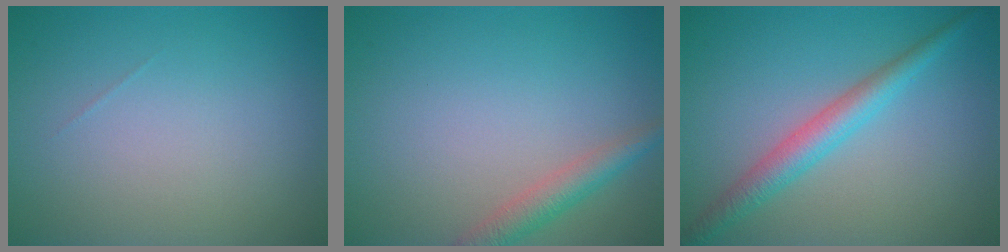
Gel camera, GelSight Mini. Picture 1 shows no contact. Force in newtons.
{"total": 2.6, "press": 2.6, "slide": 0.2}
{"total": 3.3, "press": 3.3, "slide": 0.1}